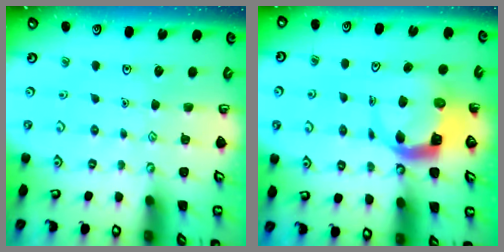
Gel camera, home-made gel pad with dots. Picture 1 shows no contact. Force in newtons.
{"total": 5.3, "press": 5.3, "slide": 0.7}